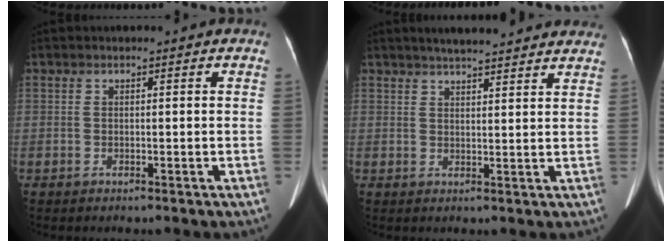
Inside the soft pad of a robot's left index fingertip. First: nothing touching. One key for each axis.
{"total": 12.3, "fx": 10.9, "fy": 1.7, "fz": 5.5, "tx": -0.071, "ty": 0.027, "tz": 0.132}